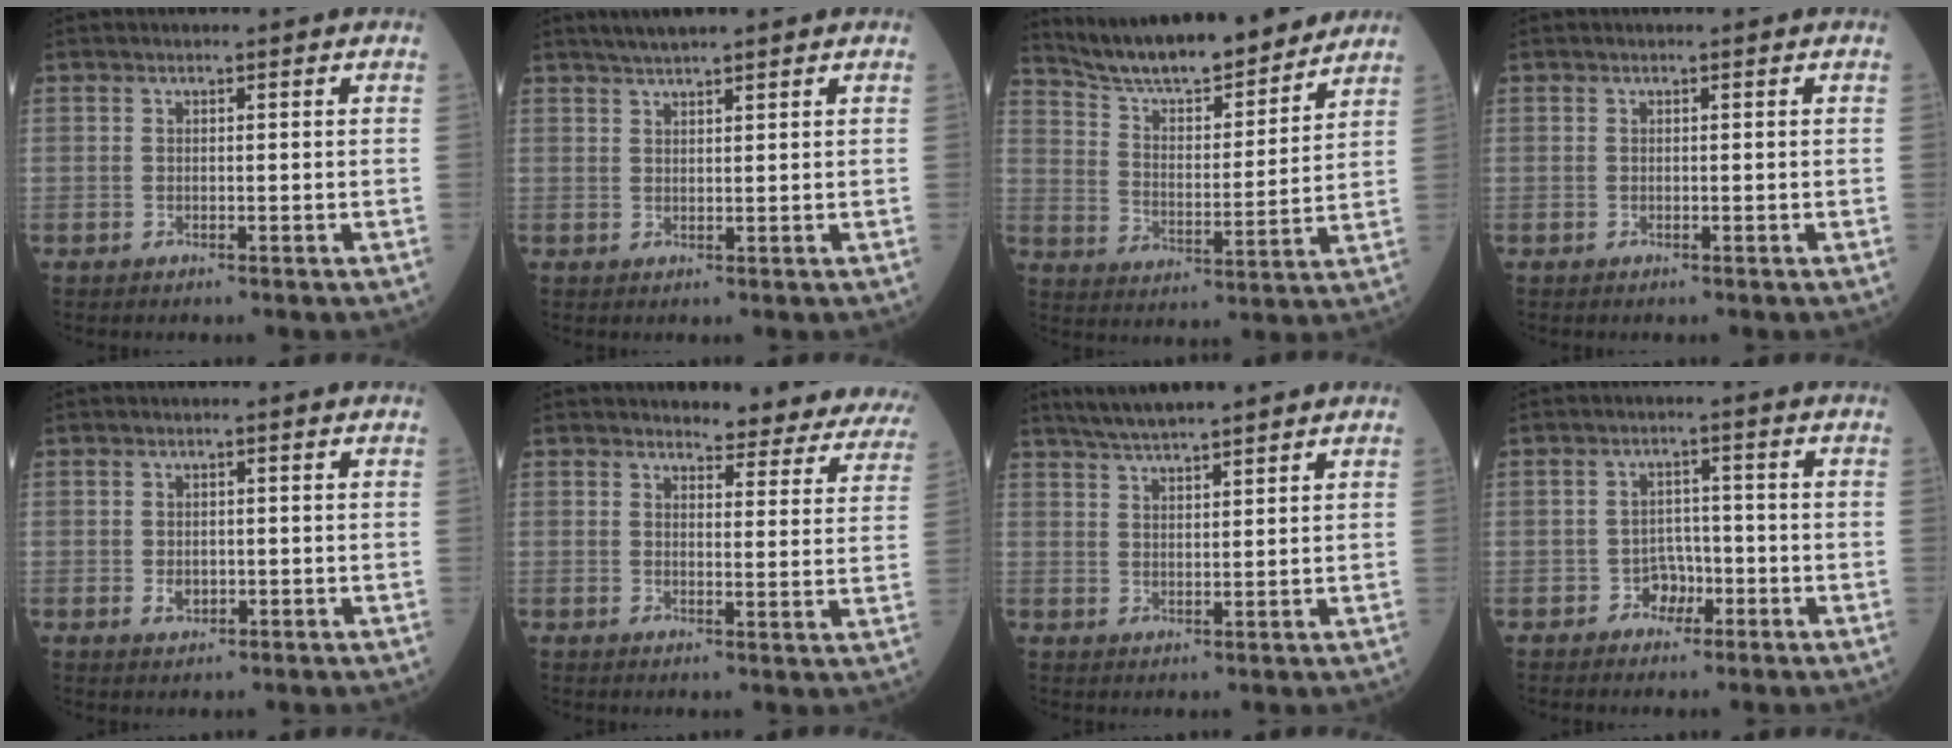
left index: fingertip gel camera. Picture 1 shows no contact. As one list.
[{"total": 3.8, "force": [3.2, 0.1, 2.0], "torque": [-0.037, 0.020, 0.058]}, {"total": 16.4, "force": [15.1, 2.2, 5.9], "torque": [-0.102, 0.001, 0.242]}, {"total": 0.0}, {"total": 1.7, "force": [-0.3, 1.2, 1.1], "torque": [-0.020, 0.000, 0.000]}, {"total": 14.0, "force": [13.6, 2.8, 1.9], "torque": [0.015, -0.066, 0.119]}, {"total": 8.1, "force": [7.1, 0.4, 3.8], "torque": [-0.066, 0.027, 0.117]}, {"total": 3.0, "force": [-1.5, 2.3, 1.2], "torque": [-0.014, 0.008, -0.026]}]